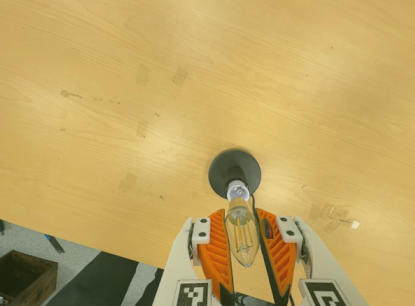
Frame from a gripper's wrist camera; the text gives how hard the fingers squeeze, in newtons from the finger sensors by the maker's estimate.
{"total": 12.2, "left": 12.4, "right": 11.9}